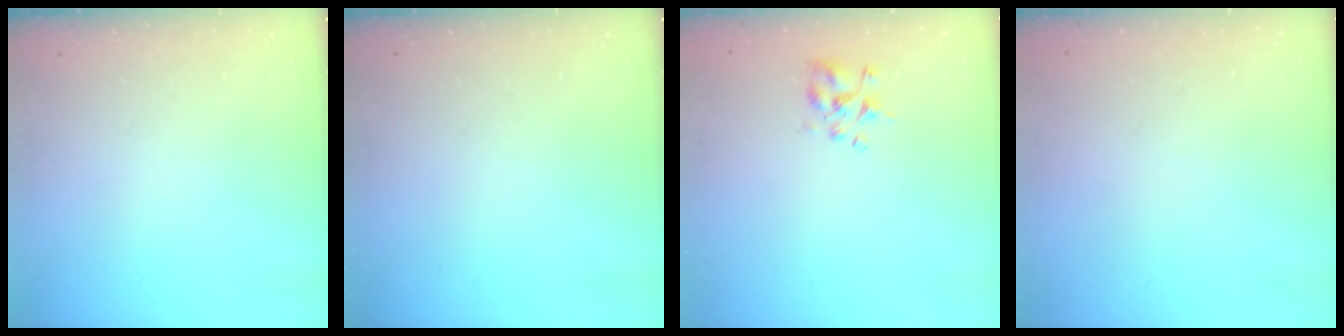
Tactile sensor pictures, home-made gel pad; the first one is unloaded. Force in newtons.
{"total": 0.0}
{"total": 2.2, "press": 2.1, "slide": 0.8}
{"total": 1.8, "press": 1.7, "slide": 0.1}